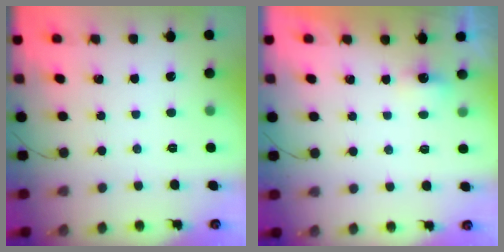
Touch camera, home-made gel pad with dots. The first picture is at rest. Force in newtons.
{"total": 1.7, "press": 1.5, "slide": 0.7}